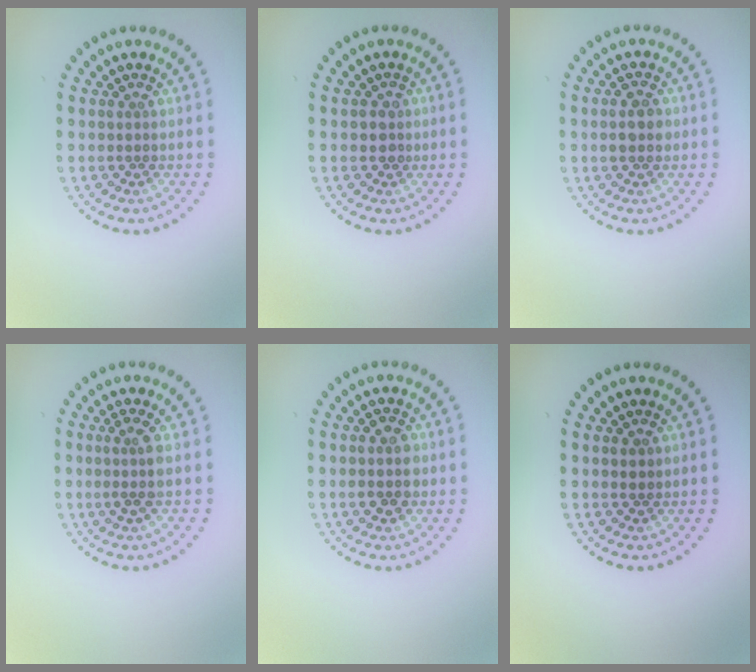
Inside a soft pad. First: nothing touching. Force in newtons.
{"total": 1.6, "press": 1.4, "slide": 0.8}
{"total": 2.3, "press": 2.3, "slide": 0.1}
{"total": 2.0, "press": 1.6, "slide": 1.1}
{"total": 2.8, "press": 2.8, "slide": 0.2}
{"total": 0.9, "press": 0.8, "slide": 0.4}